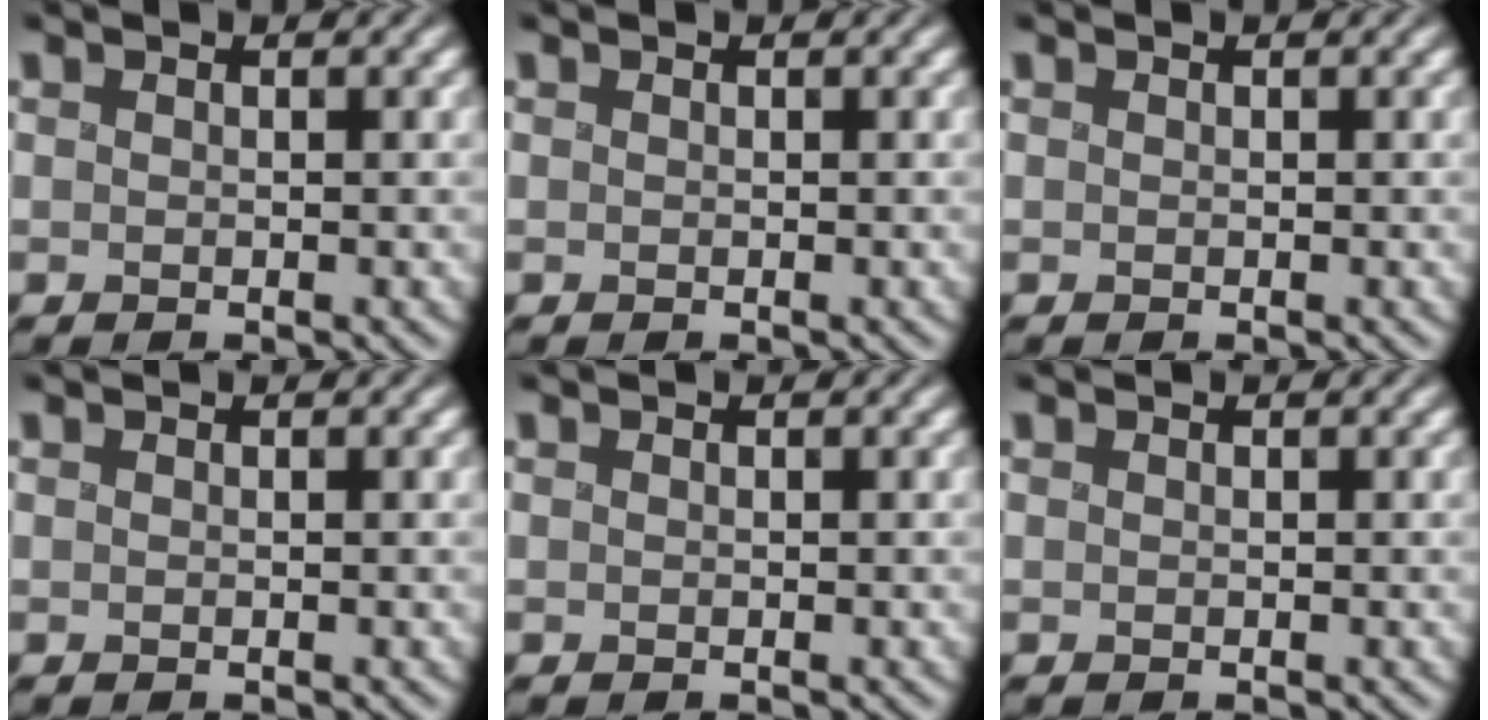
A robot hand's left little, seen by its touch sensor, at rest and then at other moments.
{"total": 0.0}
{"total": 0.0}
{"total": 0.0}
{"total": 0.0}
{"total": 0.0}